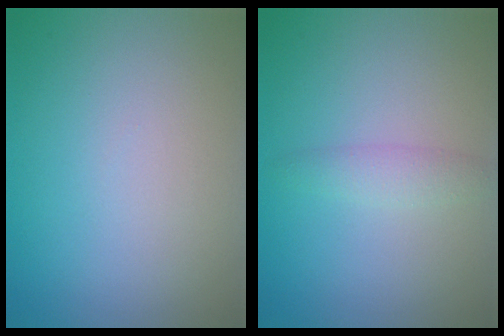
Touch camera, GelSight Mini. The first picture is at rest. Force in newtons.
{"total": 1.5, "press": 1.5, "slide": 0.0}